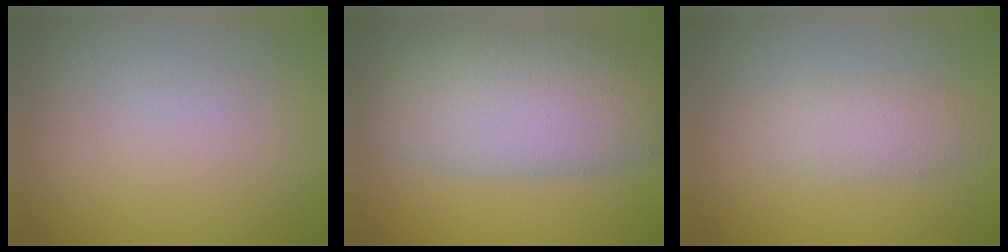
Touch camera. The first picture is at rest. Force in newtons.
{"total": 9.2, "press": 9.2, "slide": 0.5}
{"total": 2.5, "press": 2.5, "slide": 0.0}